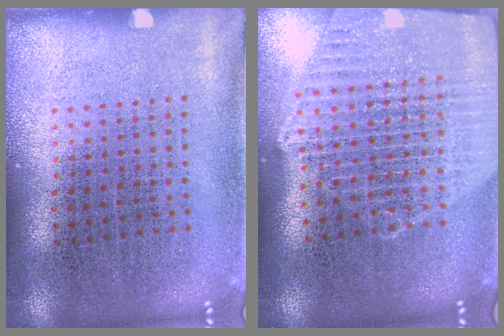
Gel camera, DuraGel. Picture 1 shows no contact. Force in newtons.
{"total": 2.1, "press": 1.9, "slide": 1.0}